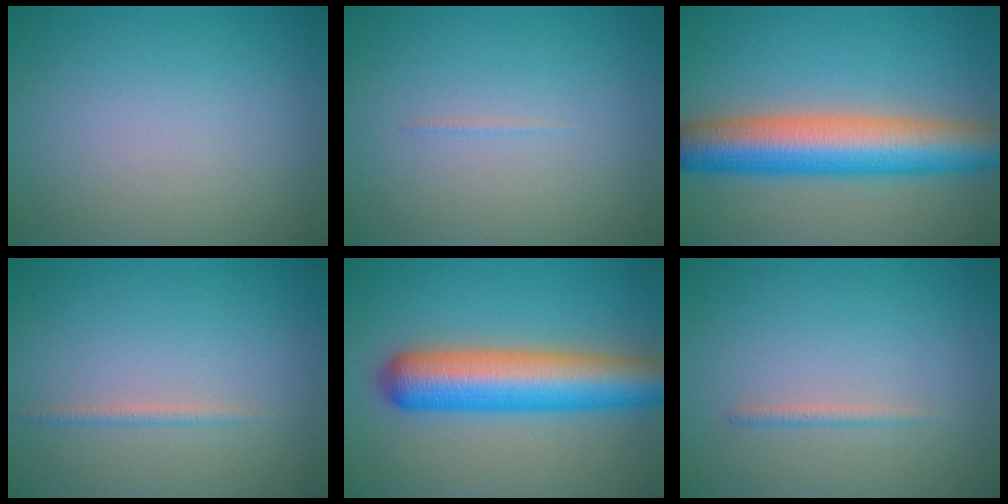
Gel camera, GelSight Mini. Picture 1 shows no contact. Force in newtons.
{"total": 0.7, "press": 0.7, "slide": 0.2}
{"total": 9.4, "press": 9.3, "slide": 0.2}
{"total": 0.8, "press": 0.8, "slide": 0.0}
{"total": 9.1, "press": 9.1, "slide": 0.2}
{"total": 0.8, "press": 0.8, "slide": 0.0}